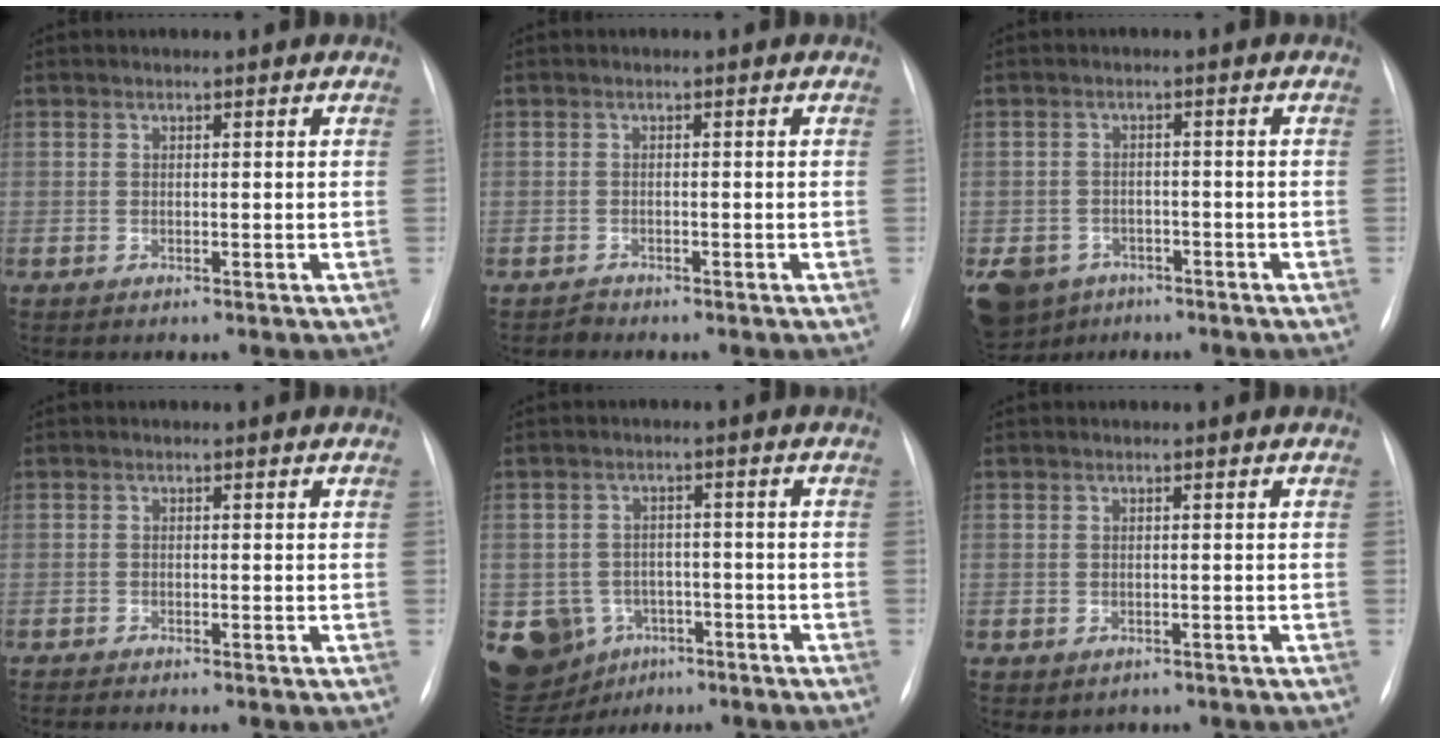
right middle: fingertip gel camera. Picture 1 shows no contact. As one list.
[{"total": 0.8, "force": [-0.8, 0.2, -0.2], "torque": [0.006, -0.002, -0.016]}, {"total": 8.7, "force": [-6.0, 5.9, 2.0], "torque": [-0.048, -0.002, -0.092]}, {"total": 2.4, "force": [-2.2, -0.1, 0.9], "torque": [-0.011, -0.004, -0.032]}, {"total": 14.3, "force": [-6.4, 11.9, 4.8], "torque": [-0.126, 0.020, -0.085]}, {"total": 1.5, "force": [-0.8, 1.2, 0.4], "torque": [-0.007, 0.001, -0.003]}]